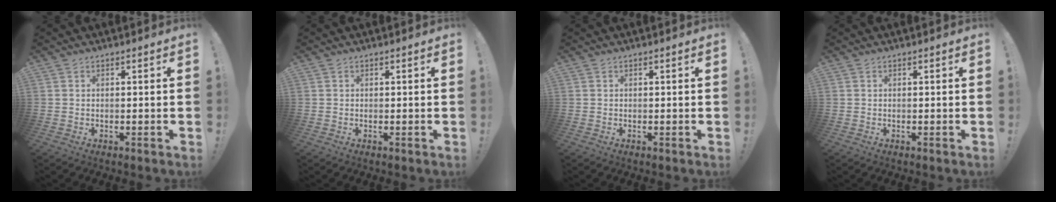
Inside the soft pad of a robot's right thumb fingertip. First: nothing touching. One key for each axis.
{"total": 0.0}
{"total": 0.0}
{"total": 0.0}